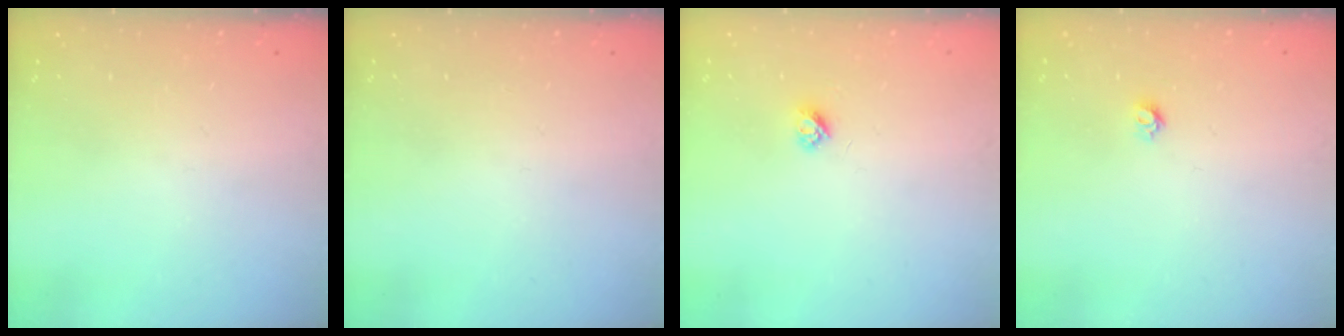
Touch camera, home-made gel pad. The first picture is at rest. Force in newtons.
{"total": 0.0}
{"total": 3.1, "press": 3.0, "slide": 0.4}
{"total": 3.9, "press": 3.9, "slide": 0.3}